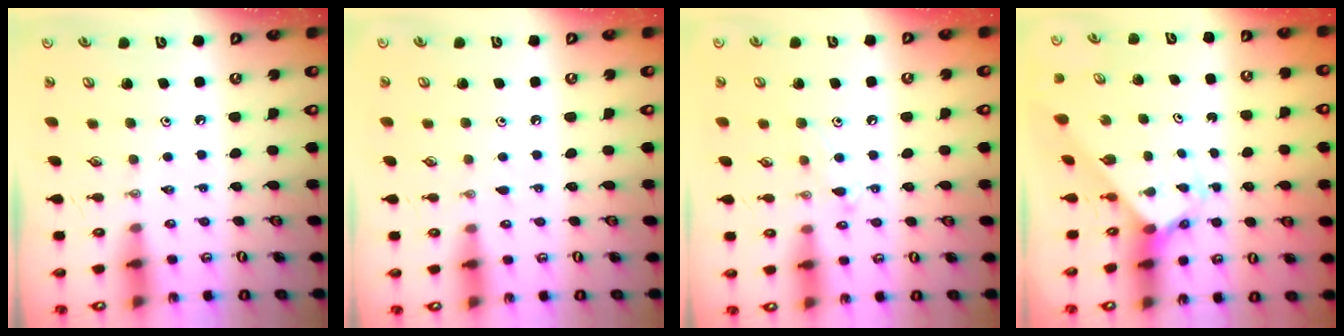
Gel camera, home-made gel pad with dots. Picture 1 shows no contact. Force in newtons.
{"total": 3.7, "press": 3.7, "slide": 0.5}
{"total": 8.2, "press": 8.1, "slide": 0.6}
{"total": 2.6, "press": 2.6, "slide": 0.2}